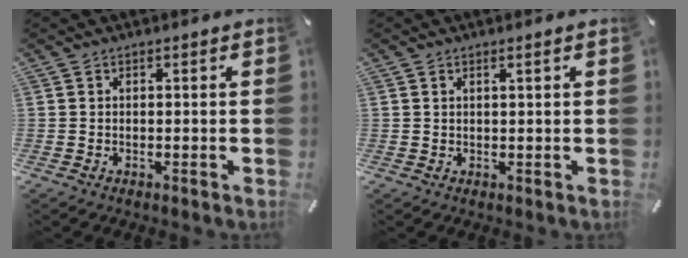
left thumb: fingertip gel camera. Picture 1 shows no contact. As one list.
[{"total": 1.2, "force": [0.6, 0.0, 1.0], "torque": [-0.019, 0.000, 0.010]}]